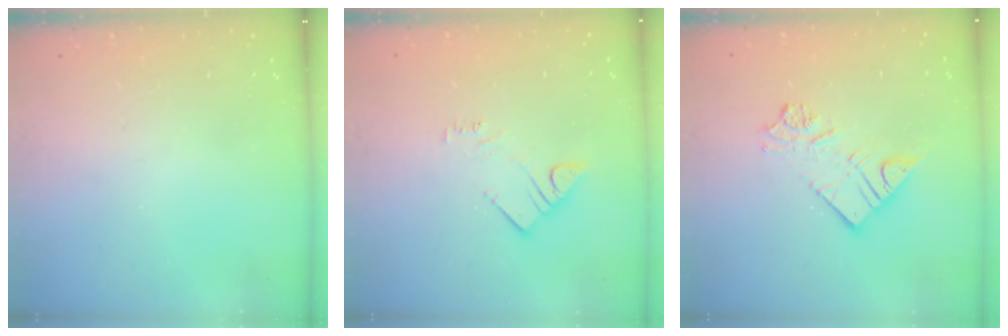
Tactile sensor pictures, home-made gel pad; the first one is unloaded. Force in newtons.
{"total": 3.7, "press": 3.7, "slide": 0.3}
{"total": 10.8, "press": 10.8, "slide": 1.1}